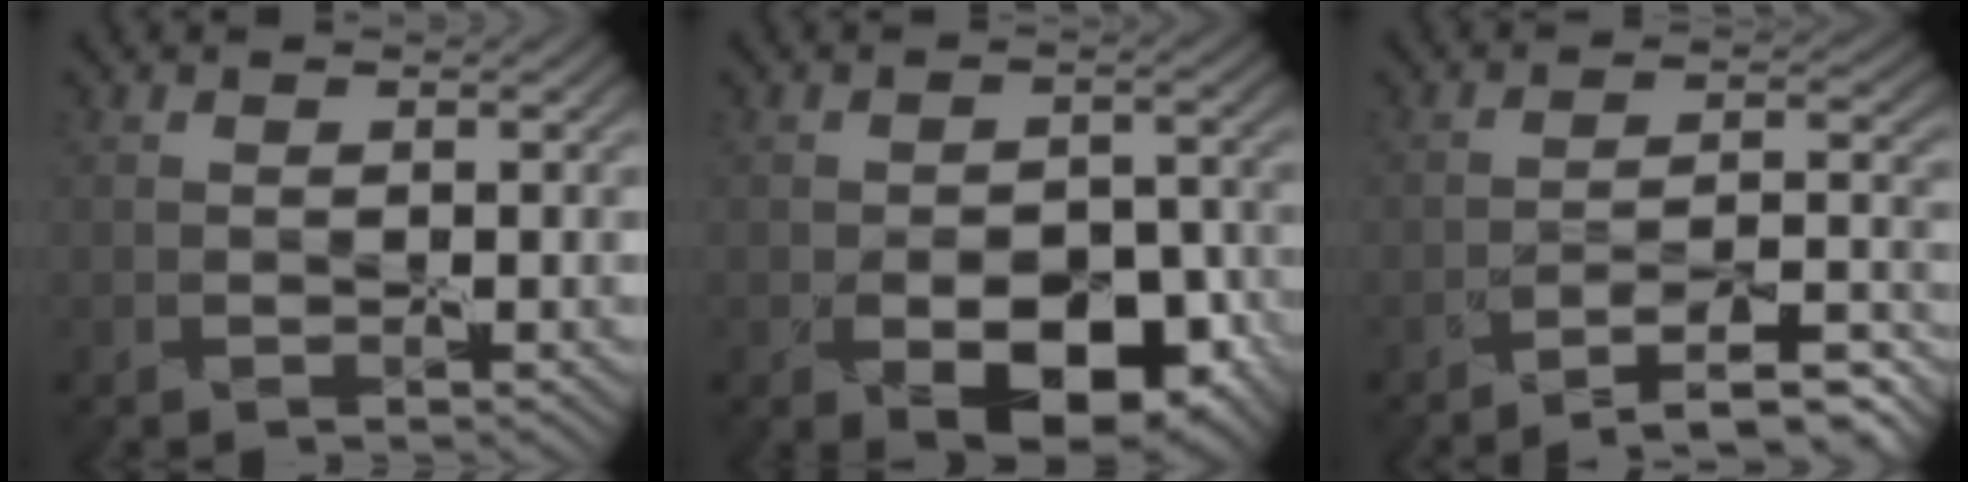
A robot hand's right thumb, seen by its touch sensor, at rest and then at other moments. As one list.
[{"total": 8.2, "force": [-3.9, 4.5, 5.7], "torque": [-0.085, -0.015, -0.045]}, {"total": 8.6, "force": [-7.3, 0.5, 4.4], "torque": [-0.058, 0.021, -0.114]}]